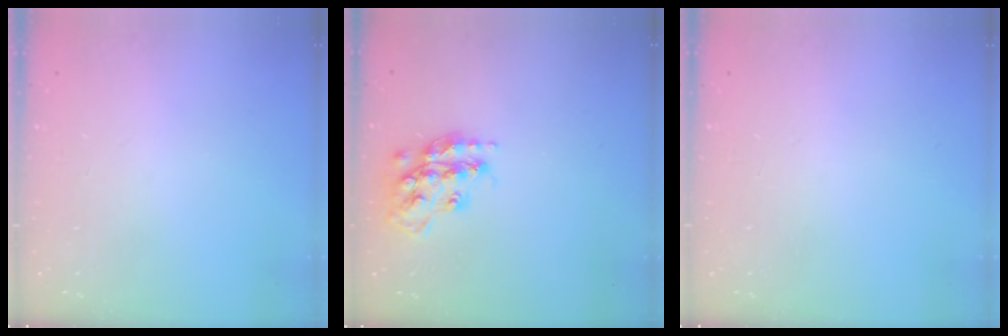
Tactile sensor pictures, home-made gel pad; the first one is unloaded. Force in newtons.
{"total": 16.3, "press": 16.3, "slide": 0.8}
{"total": 0.0}